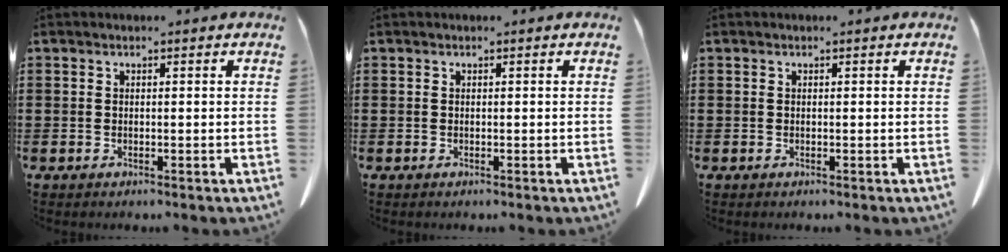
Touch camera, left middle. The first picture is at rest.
{"total": 0.0}
{"total": 0.0}